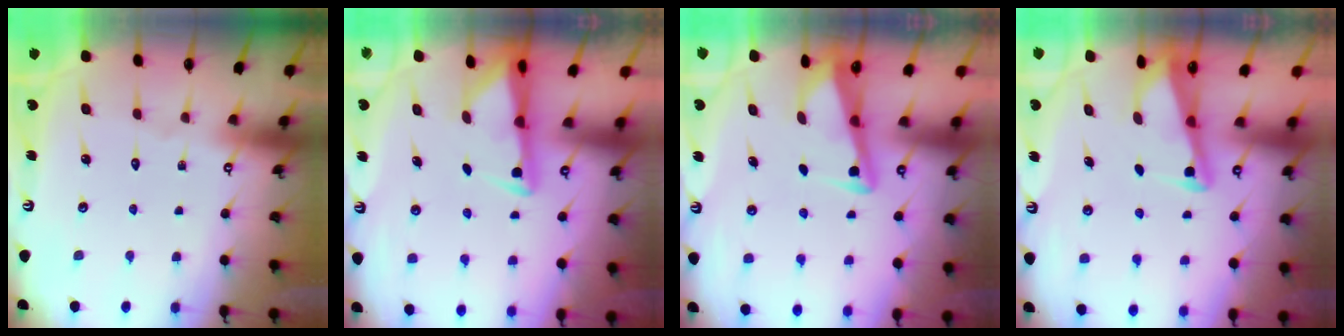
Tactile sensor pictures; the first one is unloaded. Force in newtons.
{"total": 3.0, "press": 2.9, "slide": 0.5}
{"total": 3.3, "press": 3.3, "slide": 0.4}
{"total": 2.7, "press": 2.7, "slide": 0.4}